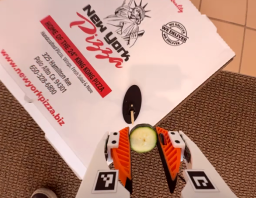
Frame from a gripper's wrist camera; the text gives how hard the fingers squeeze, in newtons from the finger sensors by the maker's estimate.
{"total": 8.1, "left": 8.3, "right": 7.9}